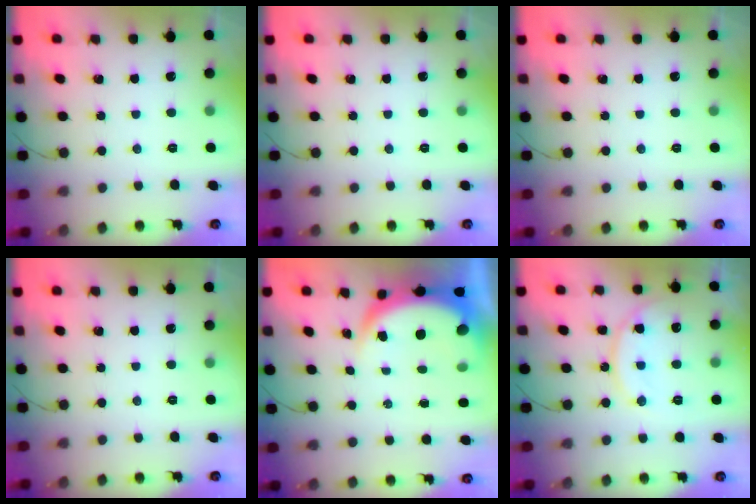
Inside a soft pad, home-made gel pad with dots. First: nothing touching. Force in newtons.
{"total": 0.0}
{"total": 0.0}
{"total": 0.0}
{"total": 6.9, "press": 6.8, "slide": 0.8}
{"total": 14.2, "press": 14.2, "slide": 1.2}